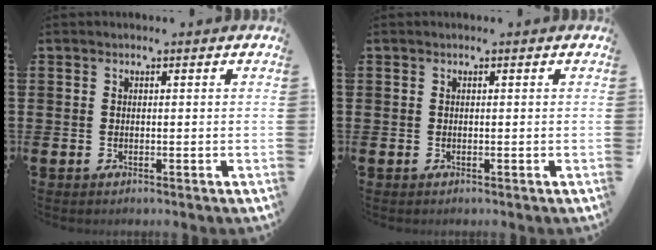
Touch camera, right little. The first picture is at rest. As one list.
[{"total": 0.0}]